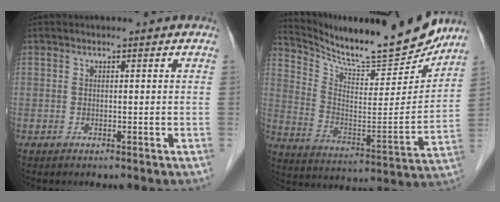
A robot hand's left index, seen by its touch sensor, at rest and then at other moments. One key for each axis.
{"total": 19.8, "fx": 18.2, "fy": 2.2, "fz": 7.6, "tx": -0.140, "ty": -0.047, "tz": 0.281}